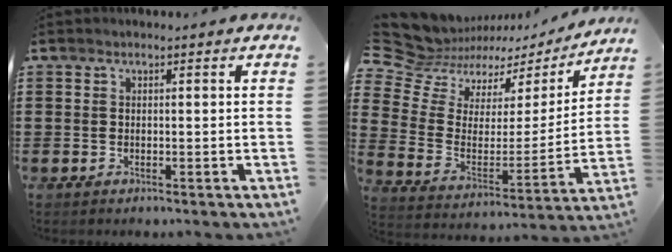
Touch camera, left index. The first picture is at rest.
{"total": 7.7, "force": [6.8, 3.6, 0.1], "torque": [-0.054, -0.052, 0.124]}